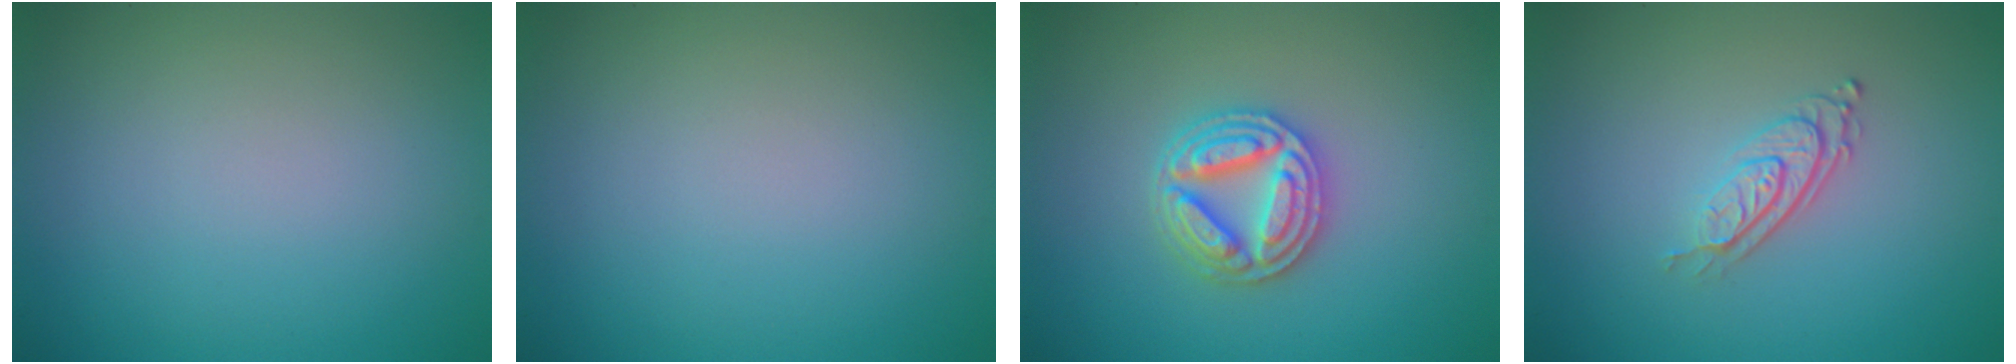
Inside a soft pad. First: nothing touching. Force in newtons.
{"total": 0.0}
{"total": 4.7, "press": 4.6, "slide": 0.8}
{"total": 2.8, "press": 2.0, "slide": 2.1}